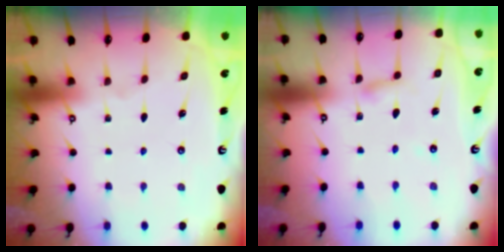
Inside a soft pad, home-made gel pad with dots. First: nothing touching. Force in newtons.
{"total": 2.7, "press": 2.7, "slide": 0.1}